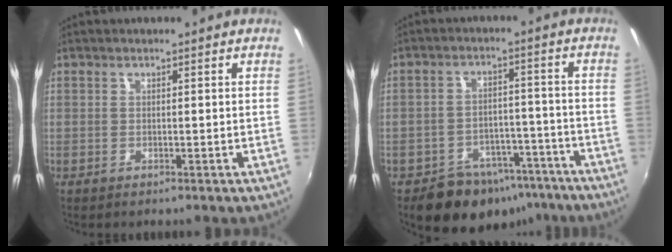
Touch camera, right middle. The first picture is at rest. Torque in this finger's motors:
{"motor_torque": [0.92, -1.22, 0.06, 0.02]}